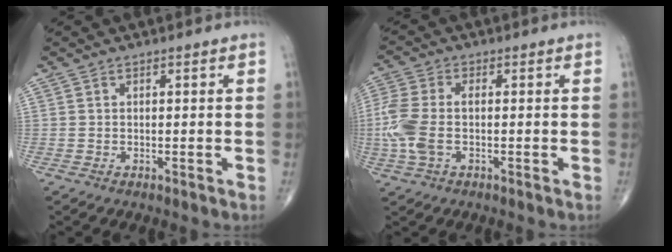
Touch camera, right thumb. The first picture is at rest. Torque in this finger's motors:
{"motor_torque": [1.28, 1.14, 1.47, -0.12, 0.09]}